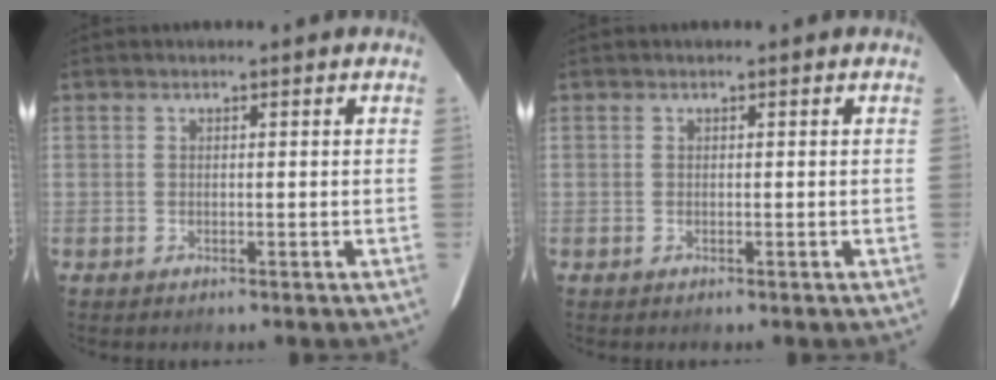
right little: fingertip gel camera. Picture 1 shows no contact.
{"total": 0.0}